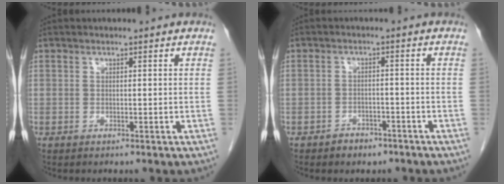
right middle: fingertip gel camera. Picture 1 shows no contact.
{"total": 2.9, "force": [-2.3, 1.7, 0.8], "torque": [-0.017, 0.006, -0.028]}